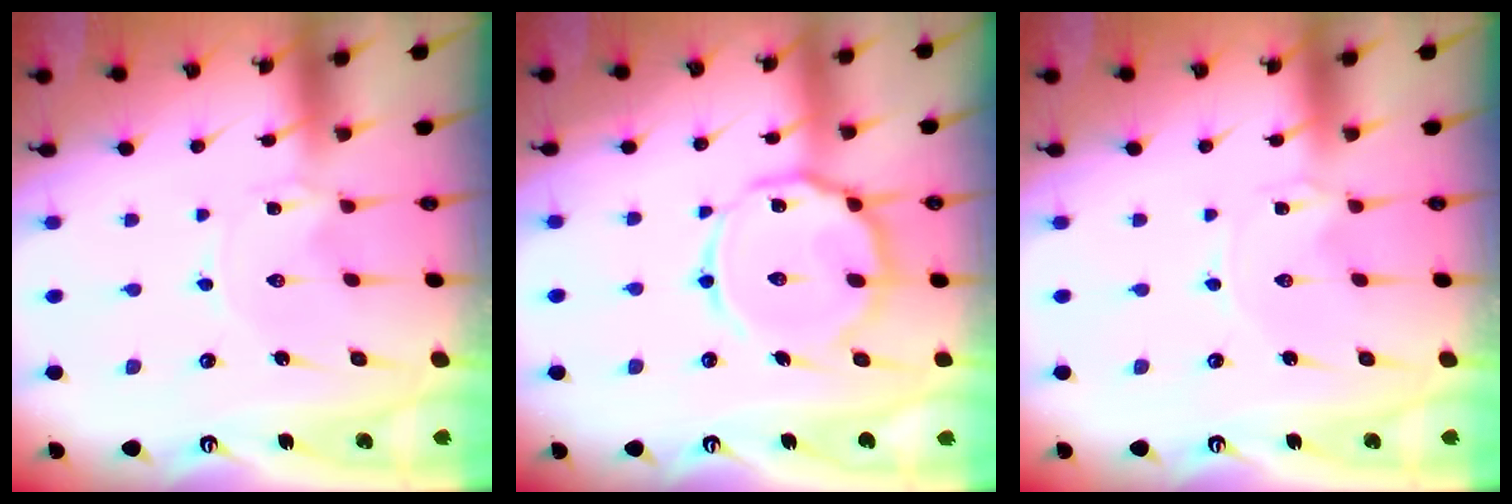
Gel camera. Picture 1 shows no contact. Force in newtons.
{"total": 14.3, "press": 14.2, "slide": 1.3}
{"total": 0.0}